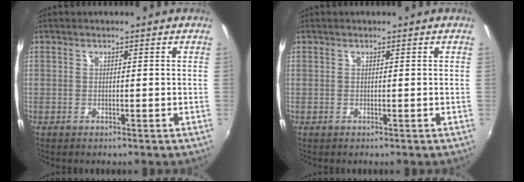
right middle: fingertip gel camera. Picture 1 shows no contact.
{"total": 0.0}